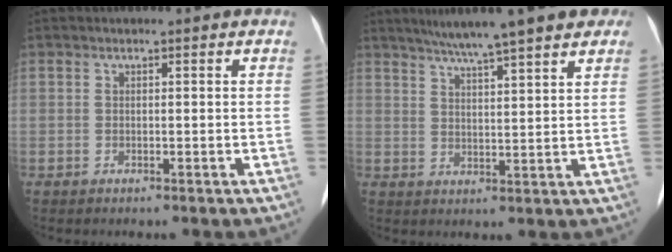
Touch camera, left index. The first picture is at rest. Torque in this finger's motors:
{"motor_torque": [-1.04, -1.10, -0.76, -0.06]}